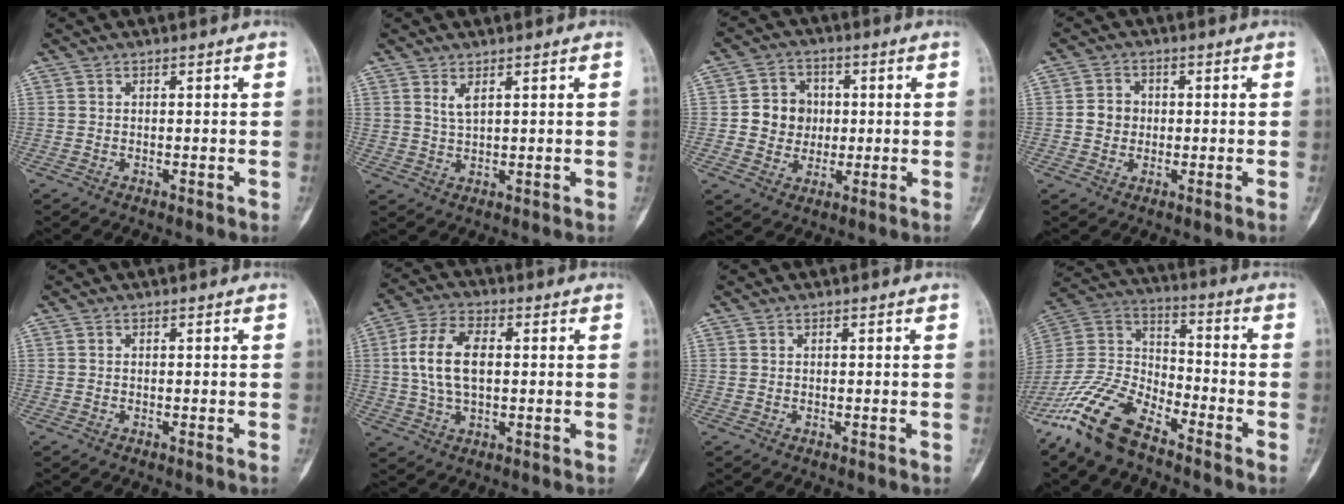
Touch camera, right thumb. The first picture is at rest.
{"total": 2.4, "force": [1.4, 0.8, 1.8], "torque": [-0.036, -0.009, 0.033]}
{"total": 7.7, "force": [0.2, 7.0, 3.2], "torque": [-0.016, 0.008, -0.001]}
{"total": 3.5, "force": [-0.2, 3.1, 1.7], "torque": [-0.017, 0.009, -0.009]}
{"total": 0.0}
{"total": 10.7, "force": [1.0, 6.0, 8.8], "torque": [-0.171, 0.014, 0.020]}
{"total": 0.0}
{"total": 15.8, "force": [-11.5, 6.1, 9.0], "torque": [-0.179, 0.059, -0.228]}